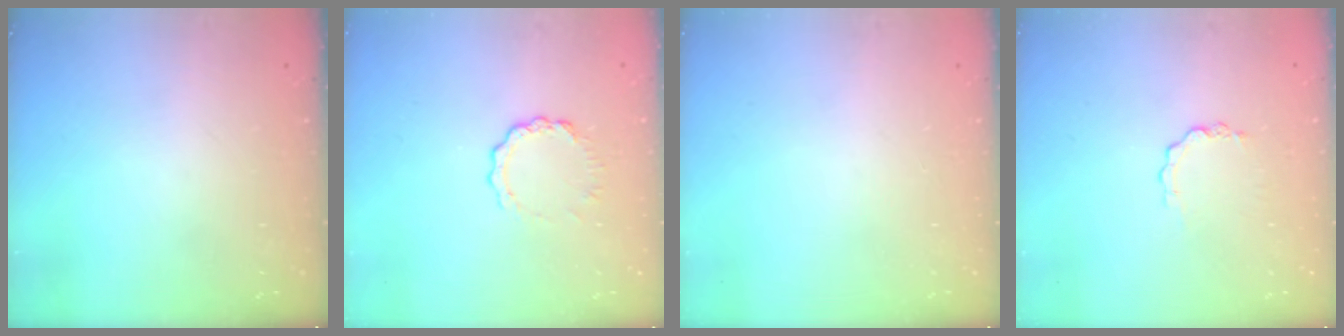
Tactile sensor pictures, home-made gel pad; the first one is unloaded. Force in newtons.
{"total": 5.3, "press": 5.2, "slide": 0.6}
{"total": 0.0}
{"total": 2.9, "press": 2.9, "slide": 0.2}